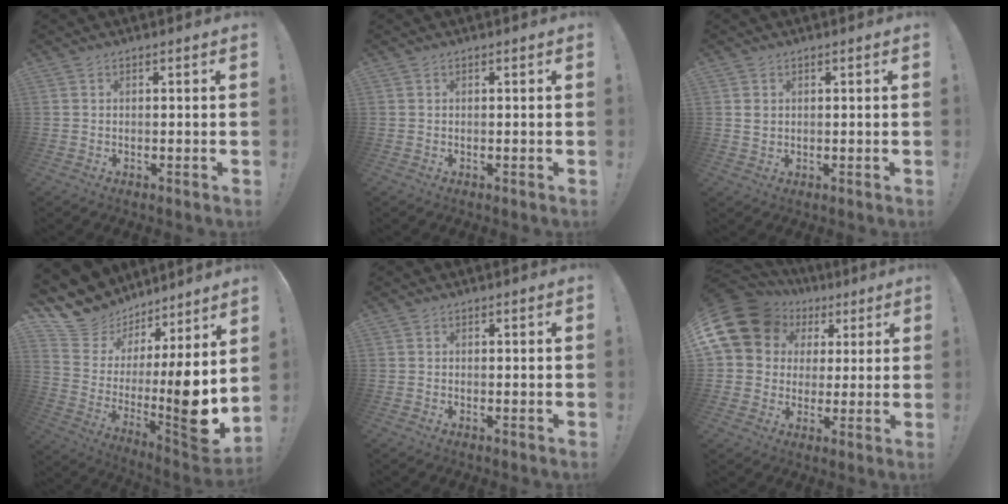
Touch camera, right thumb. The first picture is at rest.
{"total": 0.0}
{"total": 1.8, "force": [0.8, 1.4, 0.8], "torque": [-0.001, -0.005, 0.012]}
{"total": 11.5, "force": [2.6, 6.2, 9.3], "torque": [-0.129, -0.066, 0.050]}
{"total": 0.0}
{"total": 15.5, "force": [5.9, 12.6, 6.8], "torque": [-0.117, -0.027, 0.126]}